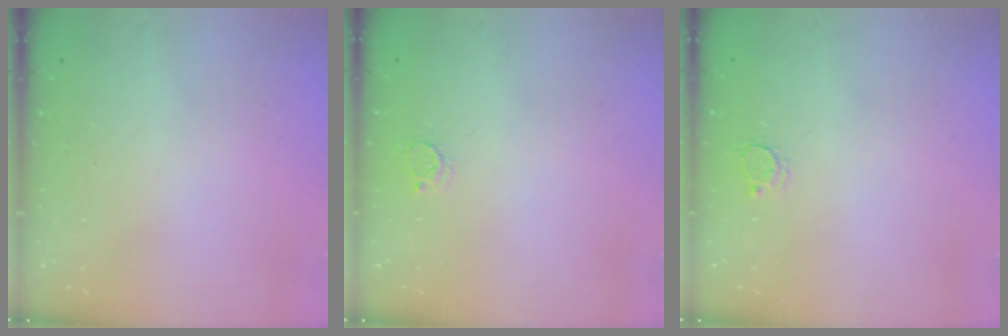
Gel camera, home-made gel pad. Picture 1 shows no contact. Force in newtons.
{"total": 3.1, "press": 3.1, "slide": 0.1}
{"total": 2.5, "press": 2.5, "slide": 0.3}